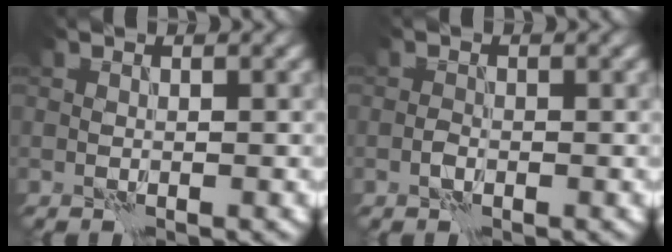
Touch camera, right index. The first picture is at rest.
{"total": 0.7, "force": [-0.5, 0.3, 0.4], "torque": [-0.006, 0.004, -0.011]}